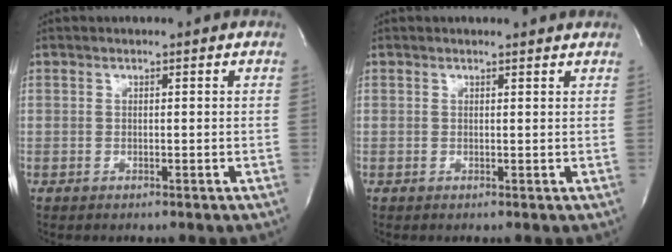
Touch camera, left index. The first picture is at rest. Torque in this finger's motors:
{"motor_torque": [0.35, -0.42, -0.08, -0.01]}